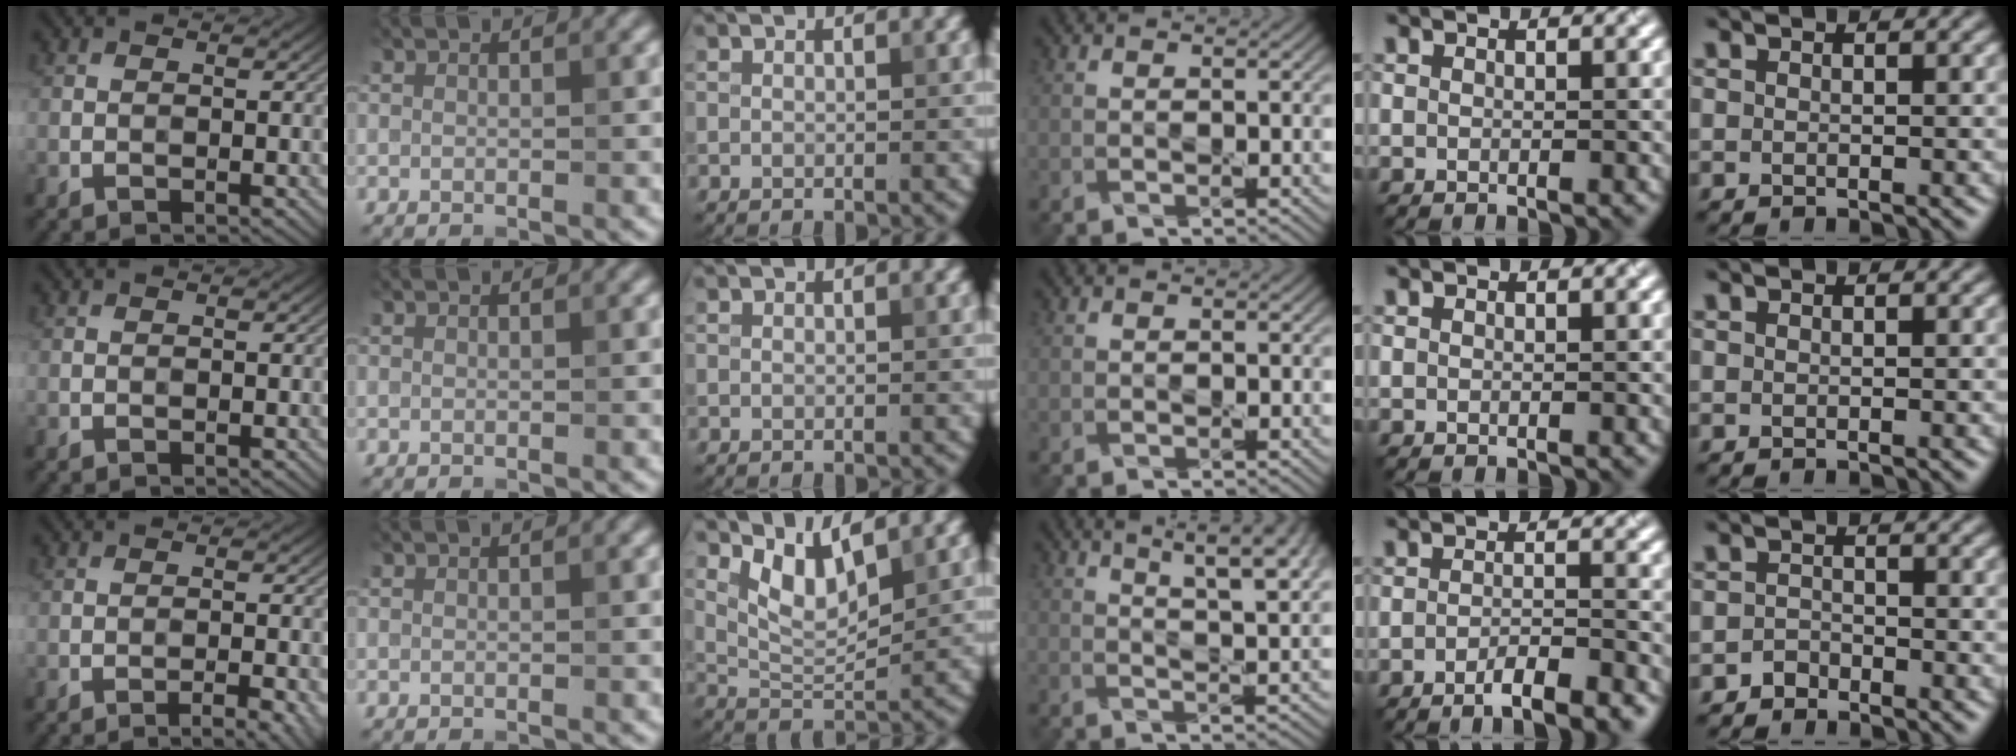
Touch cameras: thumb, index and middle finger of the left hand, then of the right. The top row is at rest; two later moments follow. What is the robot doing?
{"motion": "pour", "object": "sugar"}